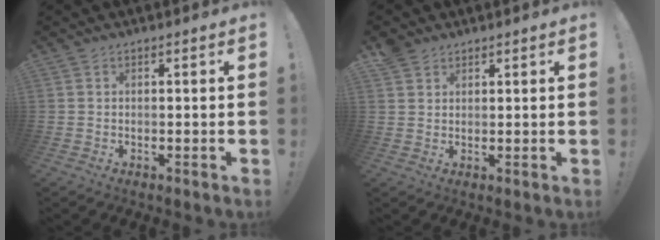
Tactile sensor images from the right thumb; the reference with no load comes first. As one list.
[{"total": 3.2, "force": [2.4, 2.0, 0.7], "torque": [-0.009, -0.011, 0.044]}]